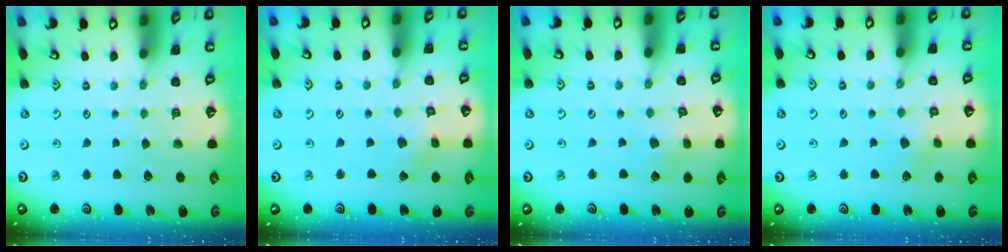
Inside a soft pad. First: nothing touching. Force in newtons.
{"total": 2.3, "press": 2.3, "slide": 0.2}
{"total": 3.2, "press": 3.1, "slide": 0.3}
{"total": 3.2, "press": 3.2, "slide": 0.4}